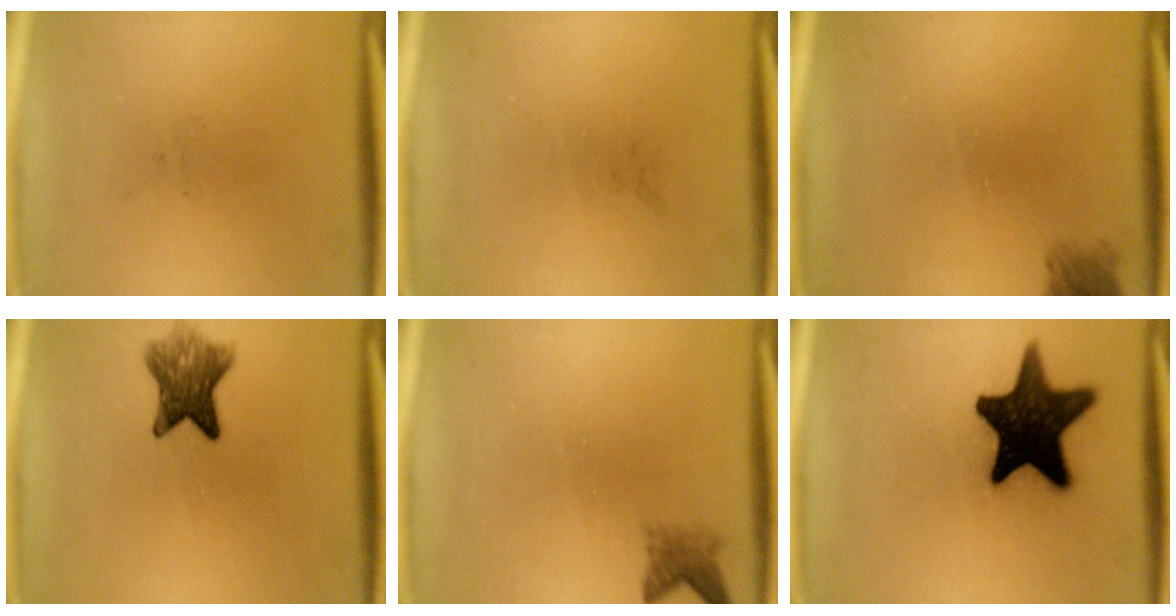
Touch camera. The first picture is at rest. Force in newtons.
{"total": 0.0}
{"total": 2.1}
{"total": 6.5}
{"total": 2.2}
{"total": 18.4}